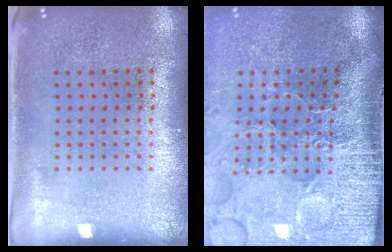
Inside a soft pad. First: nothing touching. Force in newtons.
{"total": 5.0, "press": 4.0, "slide": 2.9}